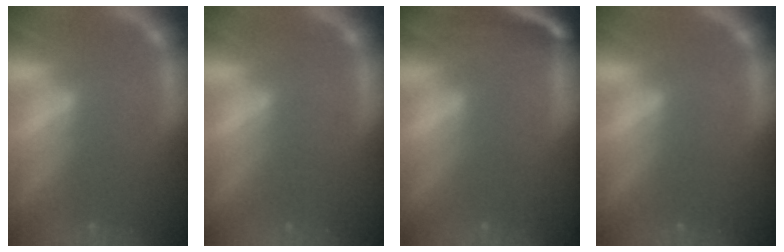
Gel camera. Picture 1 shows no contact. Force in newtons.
{"total": 0.0}
{"total": 6.0}
{"total": 0.0}